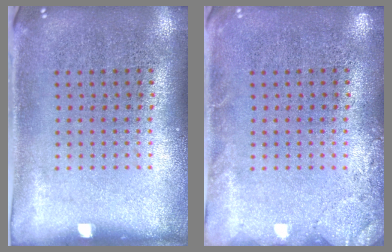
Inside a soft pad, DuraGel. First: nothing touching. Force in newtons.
{"total": 1.7, "press": 1.7, "slide": 0.3}